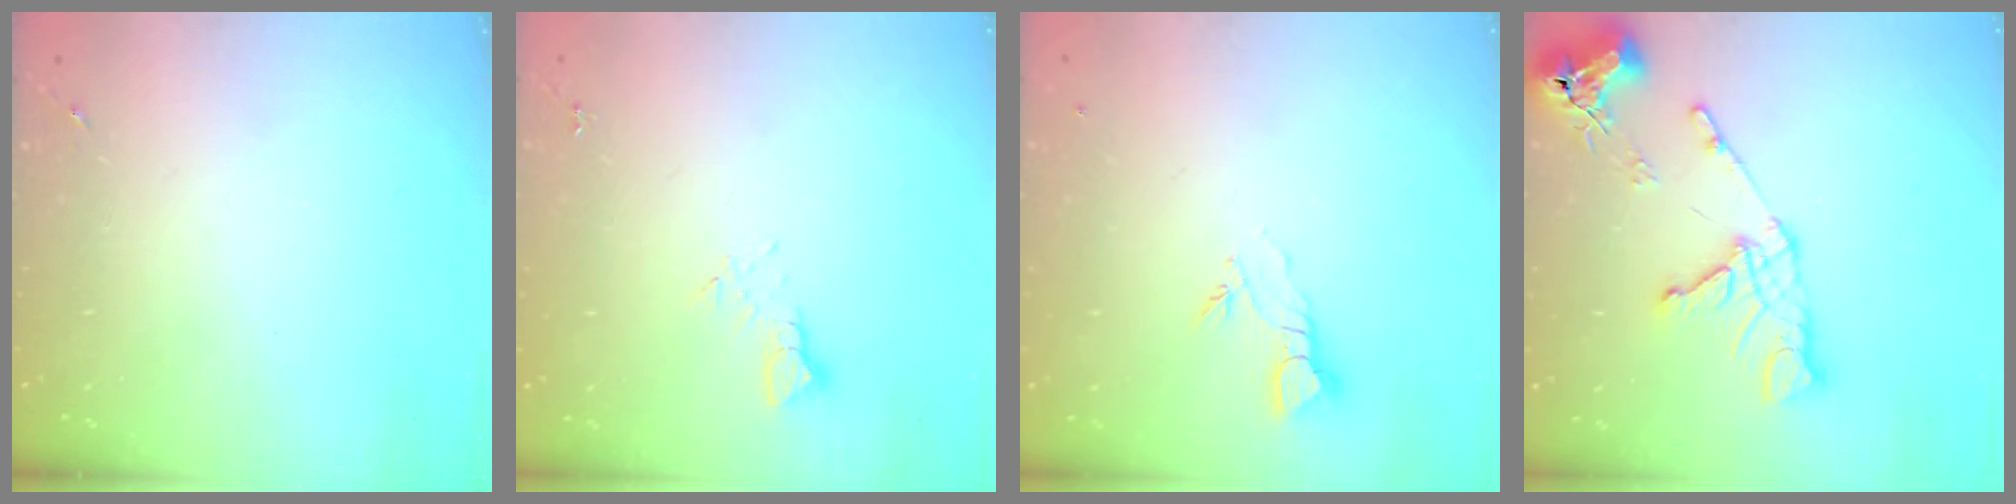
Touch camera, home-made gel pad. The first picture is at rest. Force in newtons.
{"total": 2.7, "press": 2.7, "slide": 0.2}
{"total": 3.5, "press": 3.5, "slide": 0.2}
{"total": 14.1, "press": 14.0, "slide": 1.6}